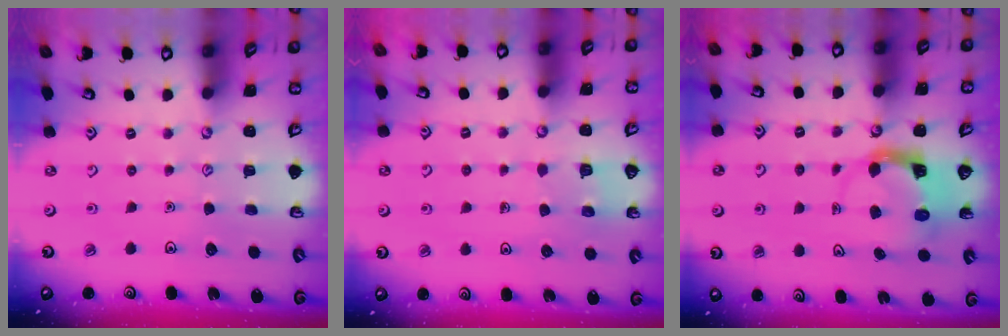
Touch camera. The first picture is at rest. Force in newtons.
{"total": 2.8, "press": 2.8, "slide": 0.1}
{"total": 3.9, "press": 3.9, "slide": 0.5}